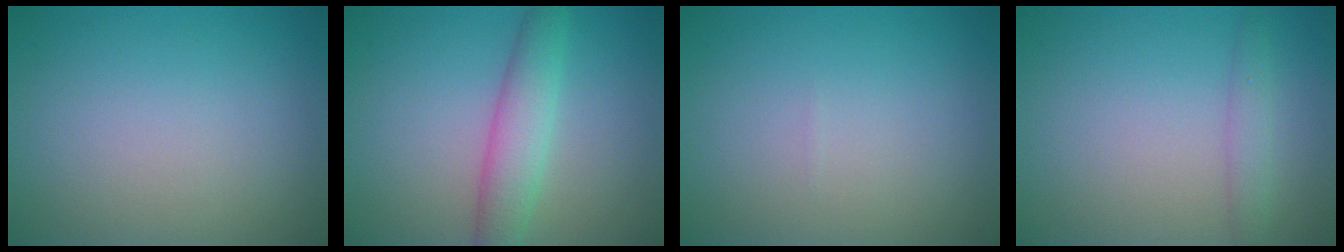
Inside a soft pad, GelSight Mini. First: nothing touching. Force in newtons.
{"total": 3.9, "press": 3.9, "slide": 0.1}
{"total": 0.0}
{"total": 1.7, "press": 1.7, "slide": 0.1}